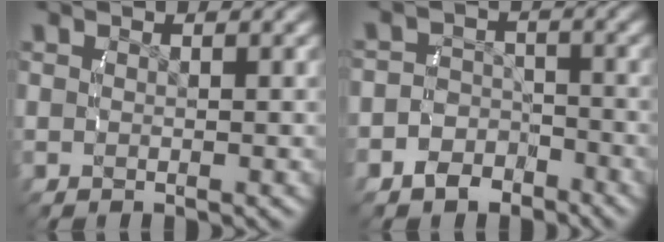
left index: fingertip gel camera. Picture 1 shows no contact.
{"total": 5.1, "force": [-2.8, 4.1, 1.0], "torque": [-0.031, -0.013, -0.053]}